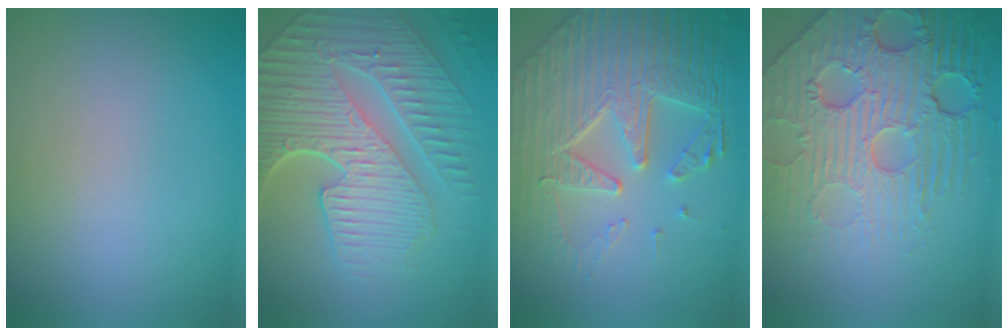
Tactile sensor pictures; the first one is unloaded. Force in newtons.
{"total": 9.2, "press": 6.2, "slide": 6.8}
{"total": 8.2, "press": 5.9, "slide": 5.6}
{"total": 8.4, "press": 5.9, "slide": 5.9}